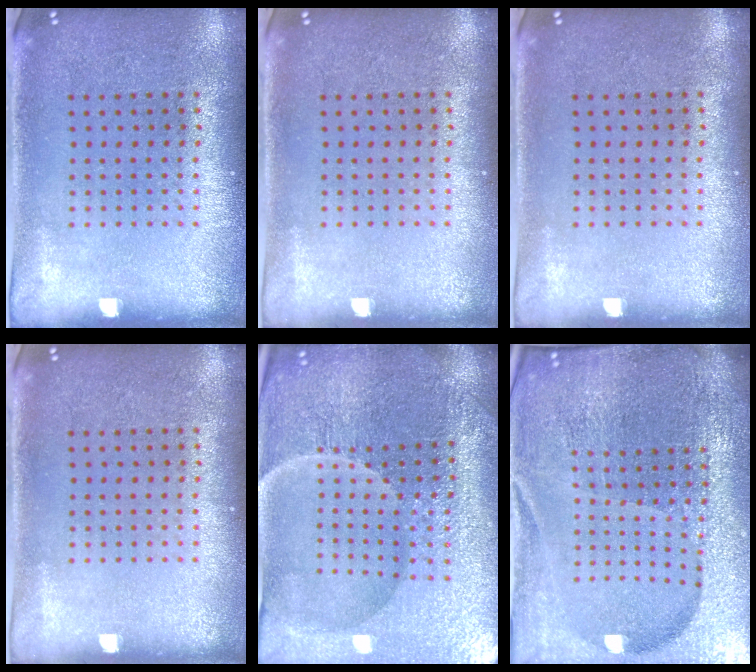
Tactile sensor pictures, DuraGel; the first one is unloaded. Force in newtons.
{"total": 0.0}
{"total": 0.0}
{"total": 0.0}
{"total": 5.1, "press": 5.0, "slide": 1.3}
{"total": 6.9, "press": 5.9, "slide": 3.6}